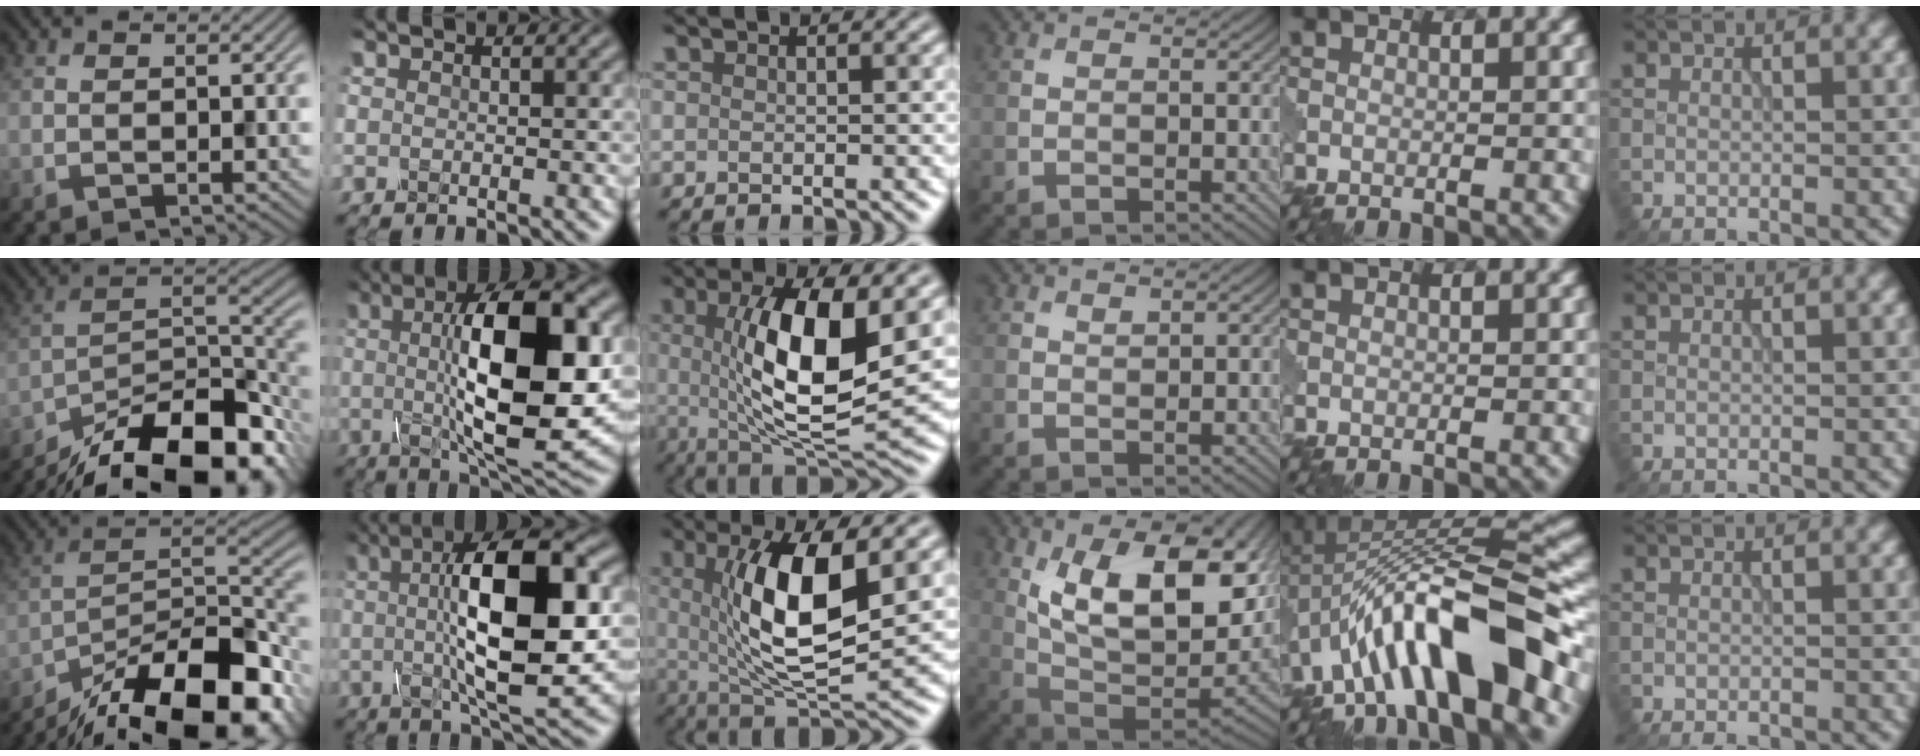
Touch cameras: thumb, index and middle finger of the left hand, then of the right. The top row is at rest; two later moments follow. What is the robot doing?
{"motion": "disassemble", "object": "glue stick"}